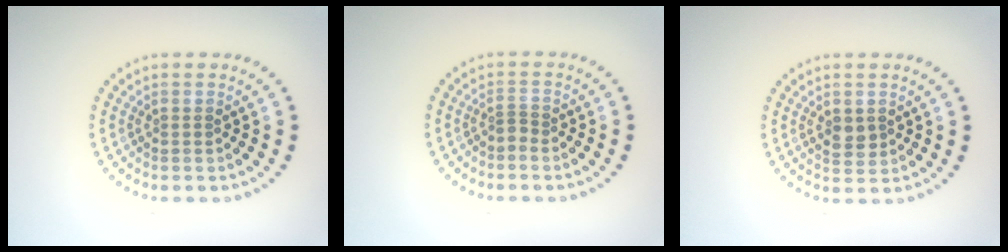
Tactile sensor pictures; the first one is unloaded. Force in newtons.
{"total": 0.8, "press": 0.4, "slide": 0.6}
{"total": 1.8, "press": 1.8, "slide": 0.1}